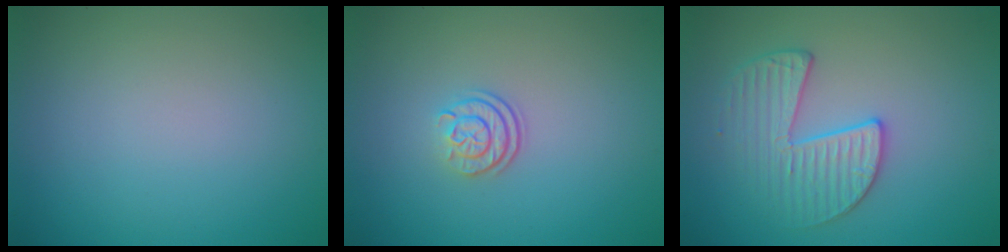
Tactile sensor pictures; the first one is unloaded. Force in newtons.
{"total": 2.4, "press": 1.8, "slide": 1.6}
{"total": 3.3, "press": 3.2, "slide": 0.6}